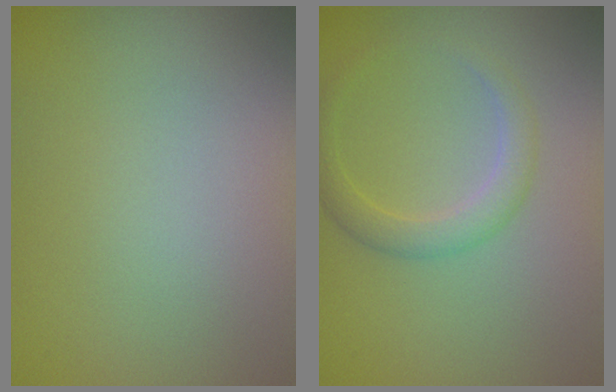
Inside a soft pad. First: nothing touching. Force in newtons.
{"total": 2.3, "press": 2.3, "slide": 0.2}